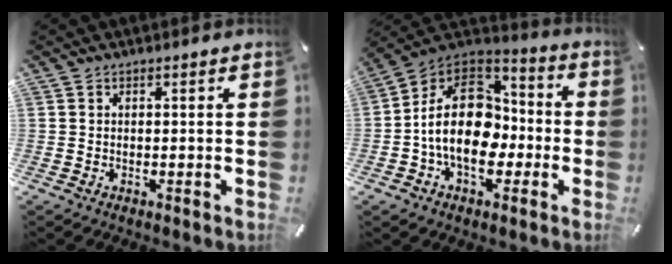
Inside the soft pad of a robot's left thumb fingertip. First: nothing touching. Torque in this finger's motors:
{"motor_torque": [0.80, 1.06, 1.74, 0.14, 0.64]}